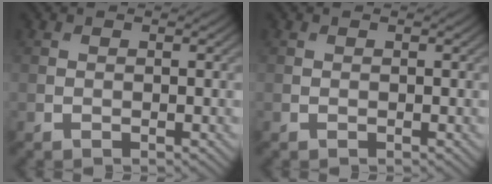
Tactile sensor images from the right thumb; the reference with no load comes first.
{"total": 0.0}